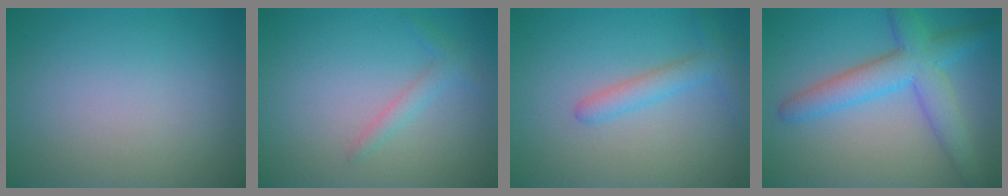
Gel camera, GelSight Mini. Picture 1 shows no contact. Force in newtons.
{"total": 1.5, "press": 1.4, "slide": 0.1}
{"total": 2.4, "press": 2.4, "slide": 0.1}
{"total": 5.9, "press": 5.9, "slide": 0.1}